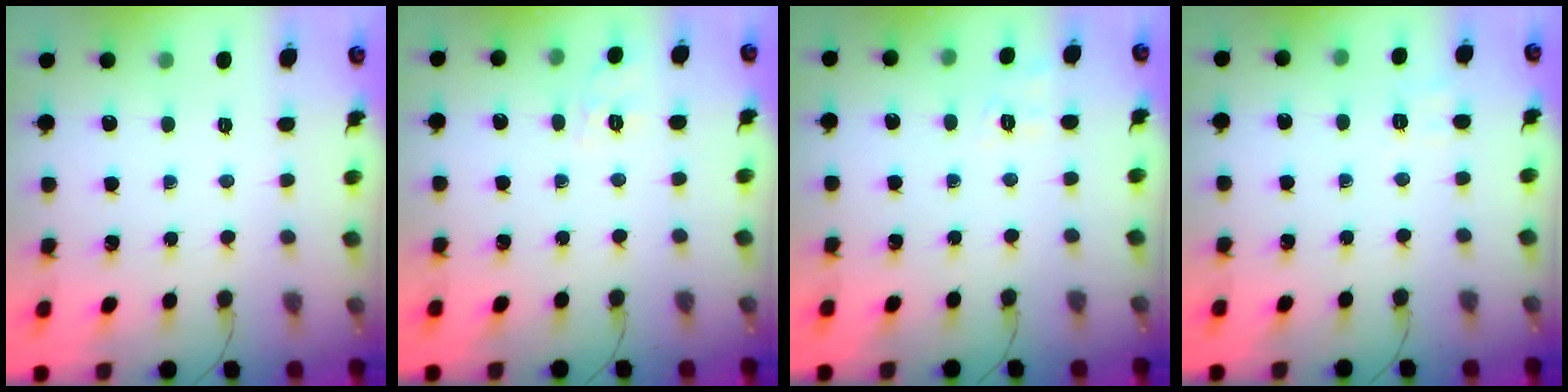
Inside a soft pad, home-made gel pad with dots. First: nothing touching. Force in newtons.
{"total": 1.7, "press": 0.5, "slide": 1.6}
{"total": 3.8, "press": 3.2, "slide": 2.1}
{"total": 2.9, "press": 2.2, "slide": 1.9}